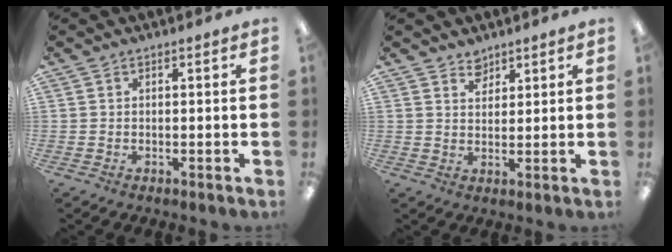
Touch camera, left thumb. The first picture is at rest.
{"total": 3.7, "force": [3.2, 1.8, 0.4], "torque": [0.001, -0.019, 0.059]}